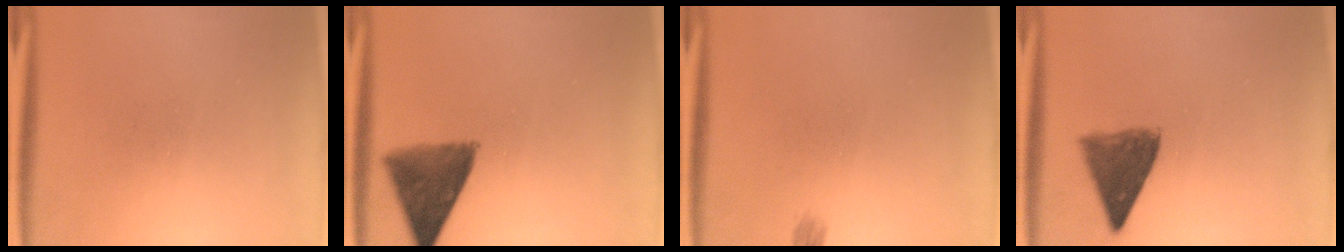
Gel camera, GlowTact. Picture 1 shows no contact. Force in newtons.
{"total": 9.0}
{"total": 1.0}
{"total": 7.2}